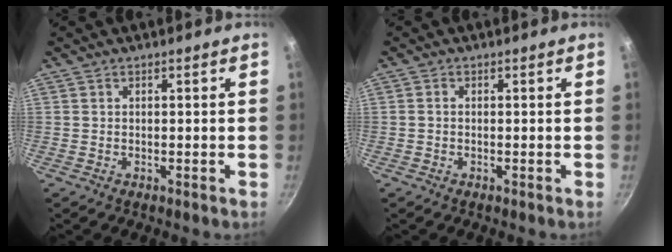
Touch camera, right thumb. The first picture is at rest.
{"total": 0.8, "force": [-0.1, 0.6, 0.5], "torque": [-0.008, 0.004, -0.004]}